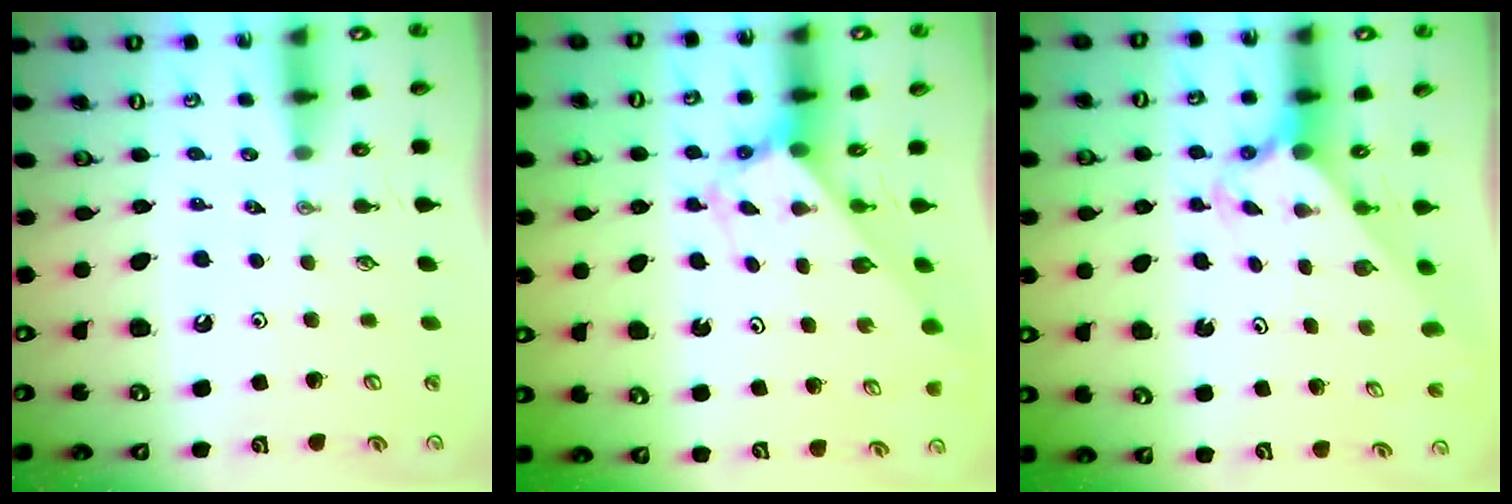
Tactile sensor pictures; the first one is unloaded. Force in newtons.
{"total": 2.7, "press": 2.7, "slide": 0.1}
{"total": 2.4, "press": 2.4, "slide": 0.2}